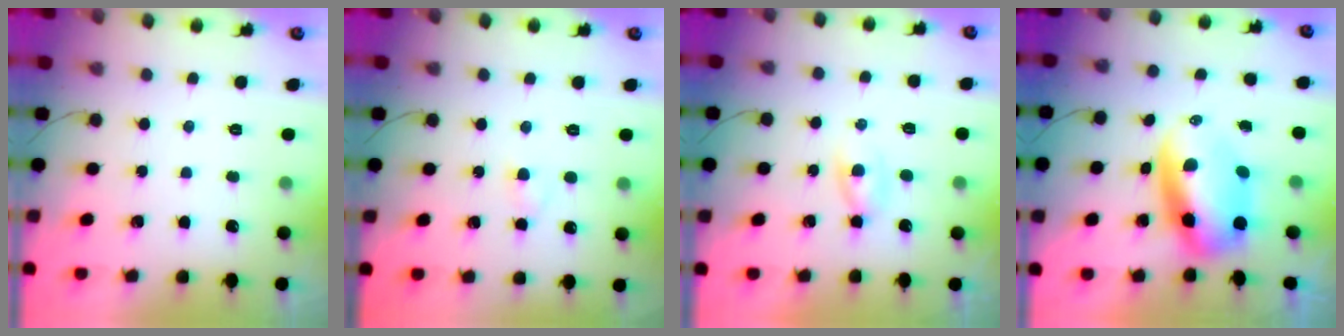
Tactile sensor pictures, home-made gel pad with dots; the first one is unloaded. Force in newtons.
{"total": 2.0, "press": 1.7, "slide": 1.0}
{"total": 2.3, "press": 2.1, "slide": 0.9}
{"total": 9.9, "press": 9.5, "slide": 2.6}